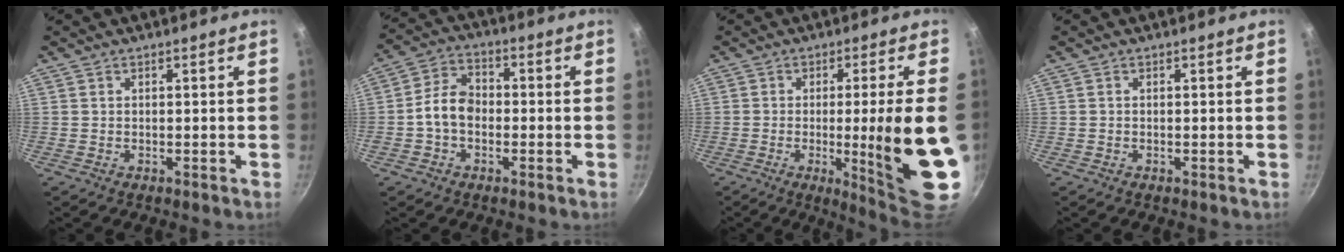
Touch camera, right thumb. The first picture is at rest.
{"total": 7.2, "force": [-1.2, 5.3, 4.7], "torque": [-0.066, 0.027, -0.036]}
{"total": 17.0, "force": [-2.7, 1.2, 16.7], "torque": [-0.228, -0.010, -0.026]}
{"total": 0.0}